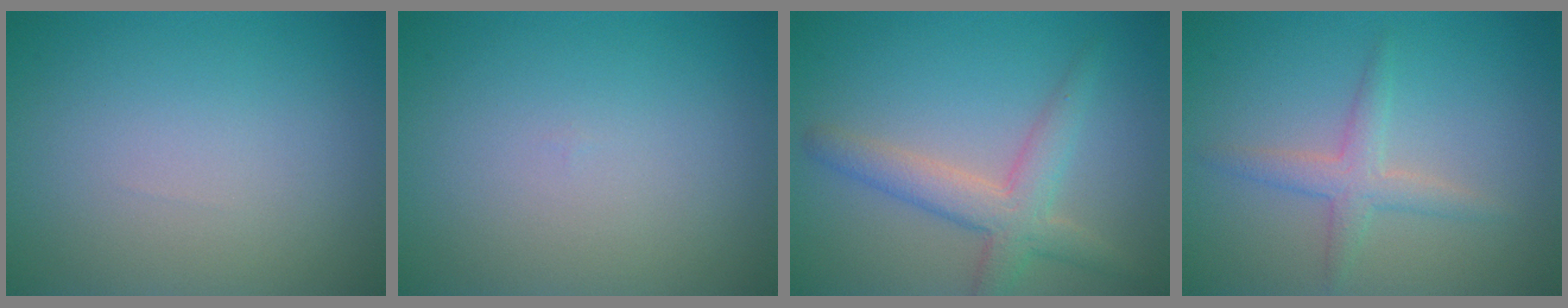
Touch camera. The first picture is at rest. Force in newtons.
{"total": 0.0}
{"total": 4.0, "press": 3.9, "slide": 0.2}
{"total": 2.4, "press": 2.4, "slide": 0.0}